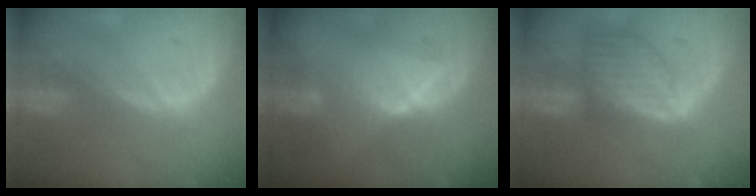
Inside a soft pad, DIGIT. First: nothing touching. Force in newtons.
{"total": 6.4, "press": 6.4, "slide": 0.3}
{"total": 8.1, "press": 7.4, "slide": 3.4}